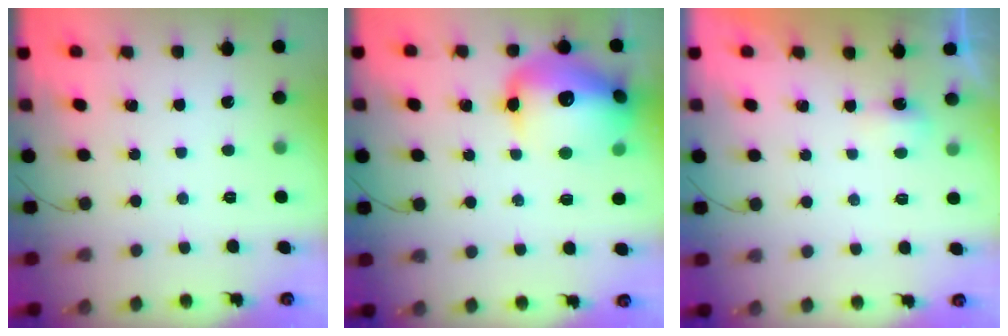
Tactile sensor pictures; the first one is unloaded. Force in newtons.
{"total": 19.5, "press": 19.2, "slide": 3.2}
{"total": 2.9, "press": 2.8, "slide": 0.6}